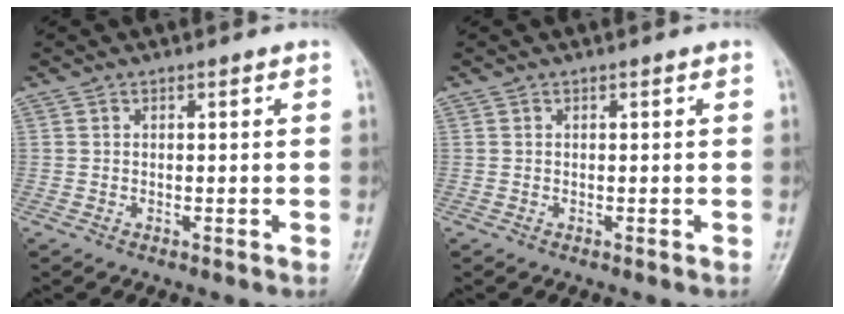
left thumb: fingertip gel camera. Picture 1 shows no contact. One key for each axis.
{"total": 0.0}